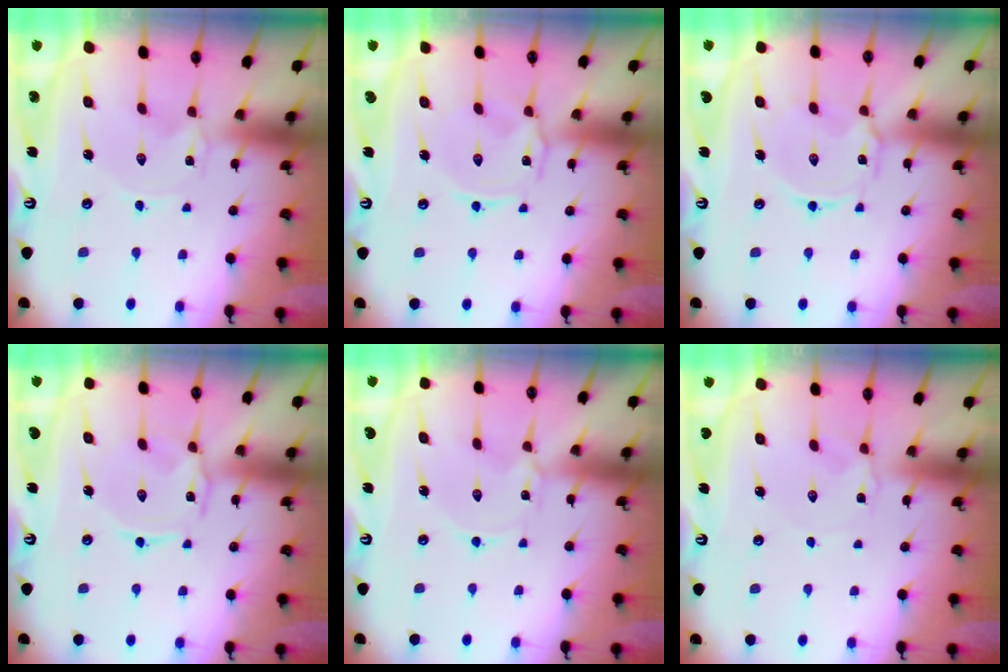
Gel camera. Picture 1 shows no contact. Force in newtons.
{"total": 2.1, "press": 2.0, "slide": 0.7}
{"total": 4.1, "press": 4.1, "slide": 0.4}
{"total": 2.1, "press": 2.0, "slide": 0.4}
{"total": 1.7, "press": 1.7, "slide": 0.3}
{"total": 2.0, "press": 1.9, "slide": 0.3}